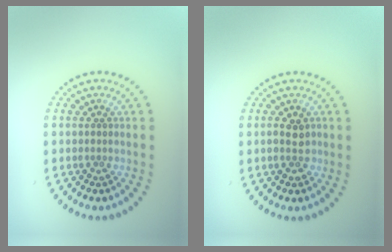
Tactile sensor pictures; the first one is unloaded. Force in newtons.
{"total": 2.0, "press": 2.0, "slide": 0.2}